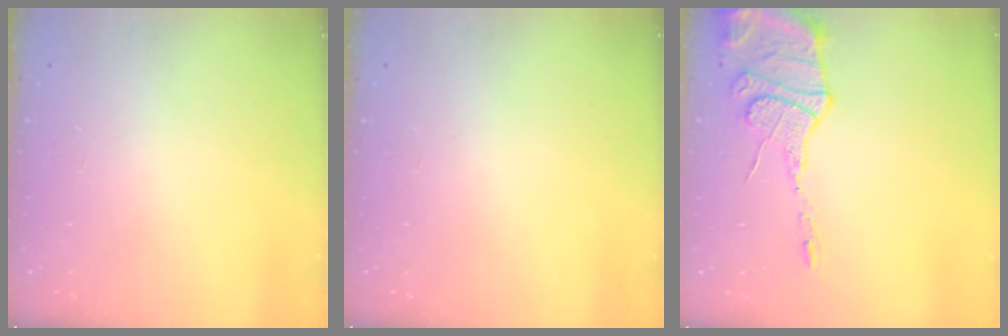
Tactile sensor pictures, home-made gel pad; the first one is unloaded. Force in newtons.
{"total": 0.0}
{"total": 14.4, "press": 14.4, "slide": 1.4}